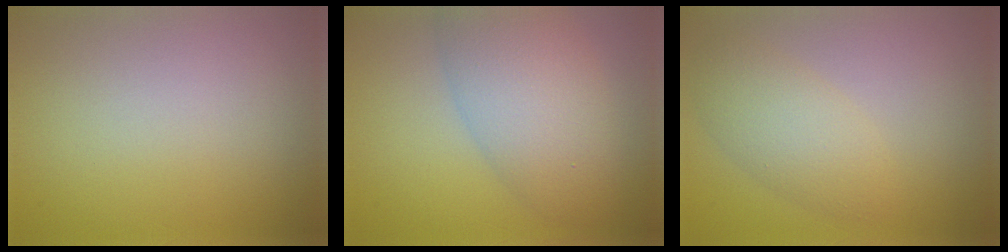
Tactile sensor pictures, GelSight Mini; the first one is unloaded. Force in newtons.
{"total": 7.0, "press": 7.0, "slide": 0.3}
{"total": 3.5, "press": 3.5, "slide": 0.2}